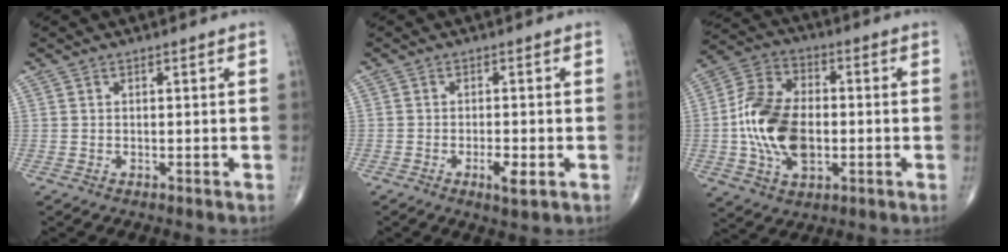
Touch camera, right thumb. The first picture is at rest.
{"total": 3.6, "force": [-1.4, 1.0, 3.2], "torque": [-0.056, -0.002, -0.023]}
{"total": 16.2, "force": [-1.7, 10.0, 12.7], "torque": [-0.232, 0.019, -0.030]}